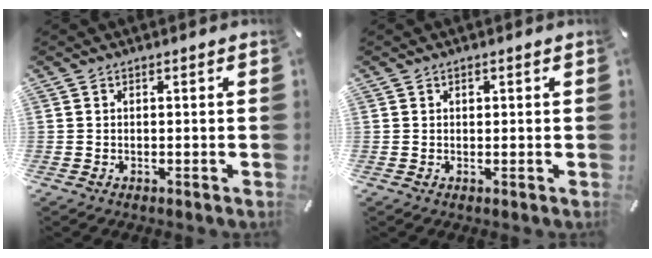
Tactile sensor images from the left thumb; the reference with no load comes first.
{"total": 0.6, "force": [0.3, 0.5, 0.4], "torque": [0.000, -0.004, 0.003]}